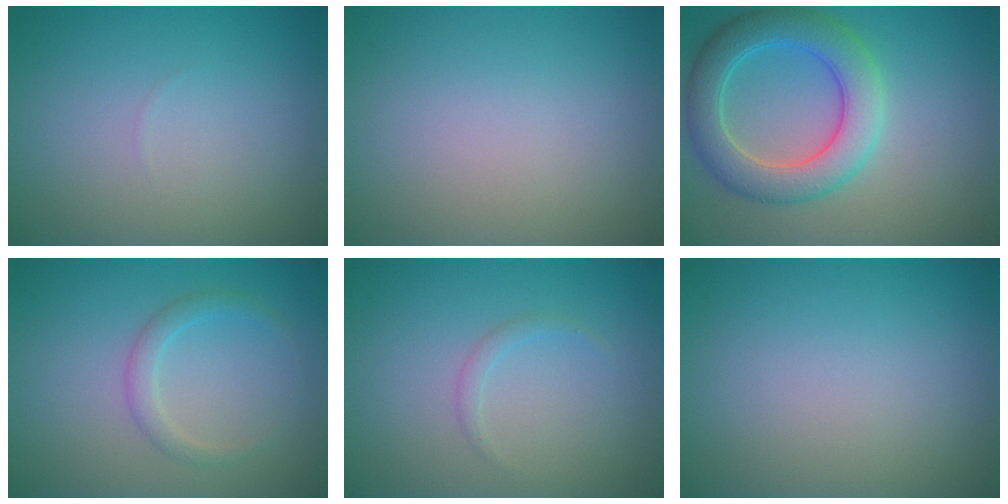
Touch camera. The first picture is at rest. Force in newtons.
{"total": 0.0}
{"total": 6.1, "press": 6.1, "slide": 0.3}
{"total": 1.7, "press": 1.7, "slide": 0.1}
{"total": 0.9, "press": 0.9, "slide": 0.0}
{"total": 0.0}